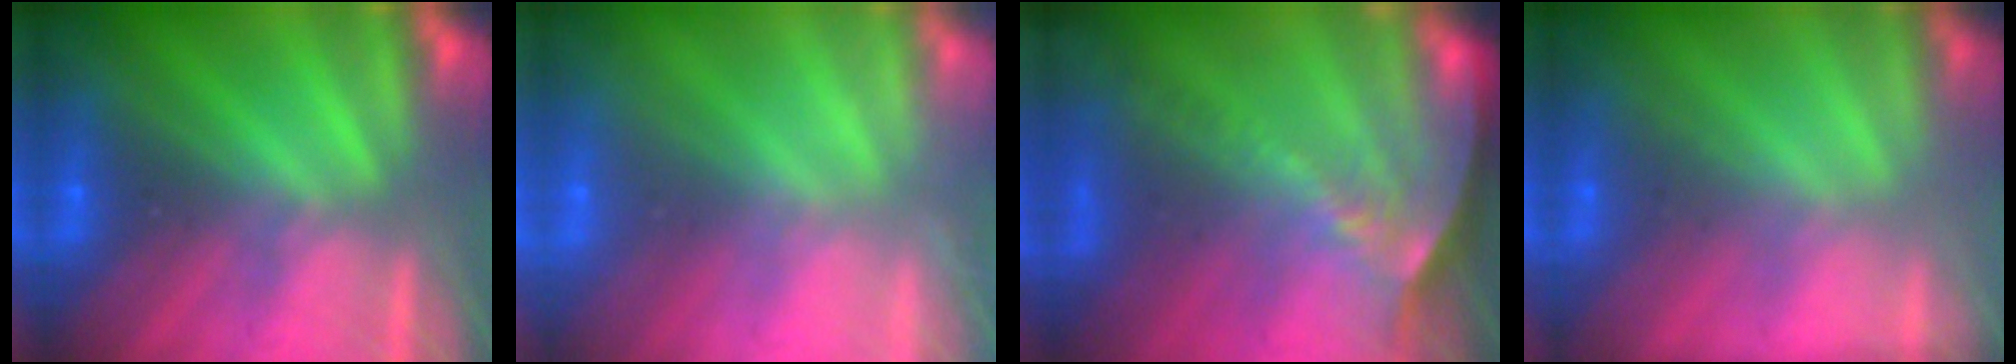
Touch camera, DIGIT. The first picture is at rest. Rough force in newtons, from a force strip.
{"total": 2.4}
{"total": 7.5}
{"total": 1.6}